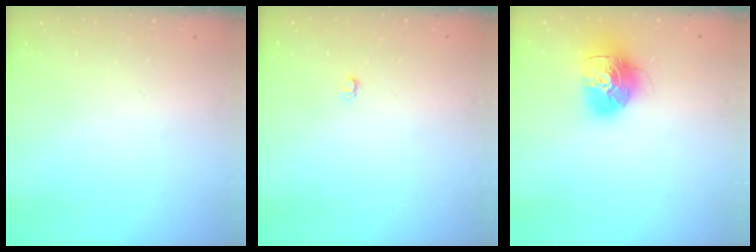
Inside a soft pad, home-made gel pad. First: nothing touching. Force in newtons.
{"total": 2.6, "press": 2.6, "slide": 0.4}
{"total": 16.4, "press": 16.3, "slide": 1.8}